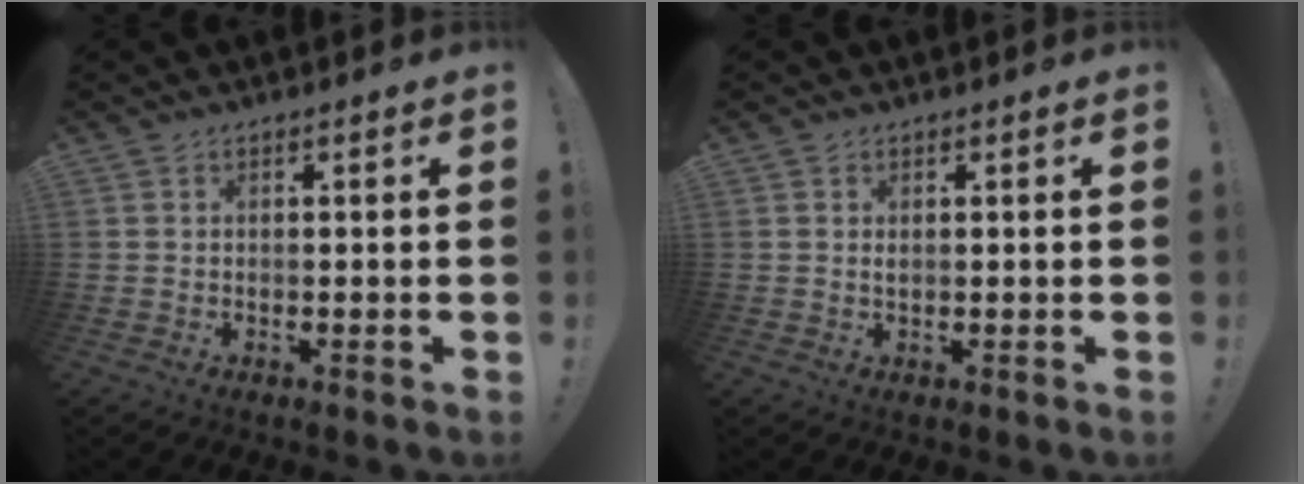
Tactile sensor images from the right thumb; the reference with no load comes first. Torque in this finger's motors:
{"motor_torque": [-0.13, 0.04, -0.05, 0.16, -0.03]}